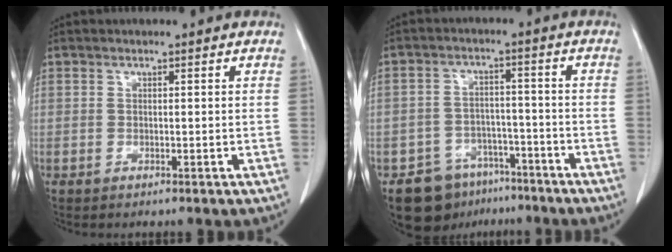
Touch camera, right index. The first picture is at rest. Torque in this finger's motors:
{"motor_torque": [-0.14, -0.08, -0.59, -0.11]}